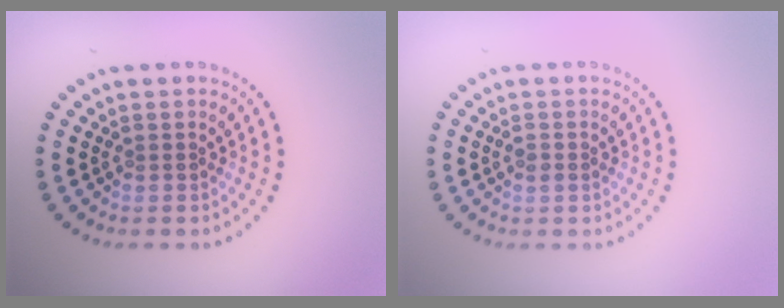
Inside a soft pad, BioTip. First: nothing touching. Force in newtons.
{"total": 1.0, "press": 0.9, "slide": 0.3}